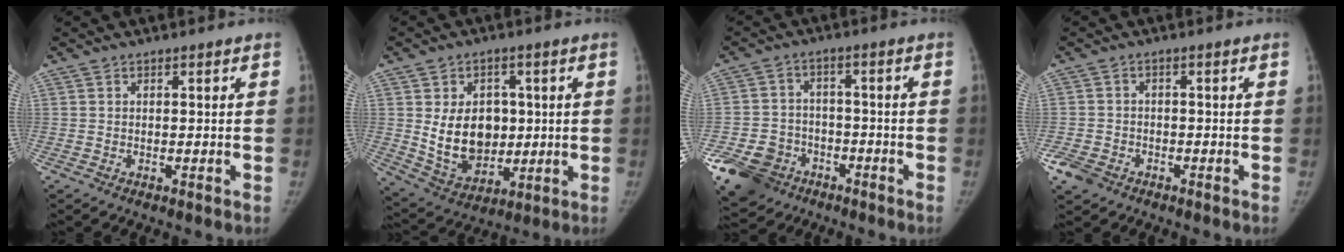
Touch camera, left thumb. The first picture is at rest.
{"total": 13.1, "force": [1.1, 9.7, 8.7], "torque": [-0.100, -0.014, 0.040]}
{"total": 11.9, "force": [-6.6, 9.0, 4.0], "torque": [-0.075, 0.032, -0.108]}
{"total": 4.4, "force": [-2.8, 3.0, 1.6], "torque": [-0.037, 0.010, -0.048]}